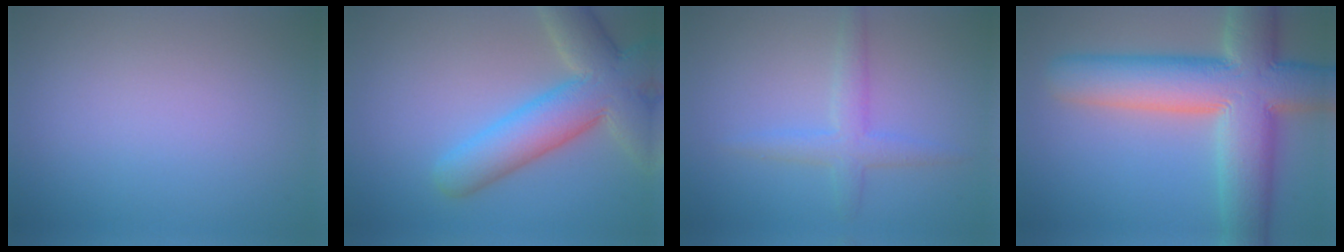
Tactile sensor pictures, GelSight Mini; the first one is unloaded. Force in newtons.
{"total": 8.5, "press": 8.5, "slide": 0.7}
{"total": 2.8, "press": 2.8, "slide": 0.1}
{"total": 12.8, "press": 12.8, "slide": 0.9}